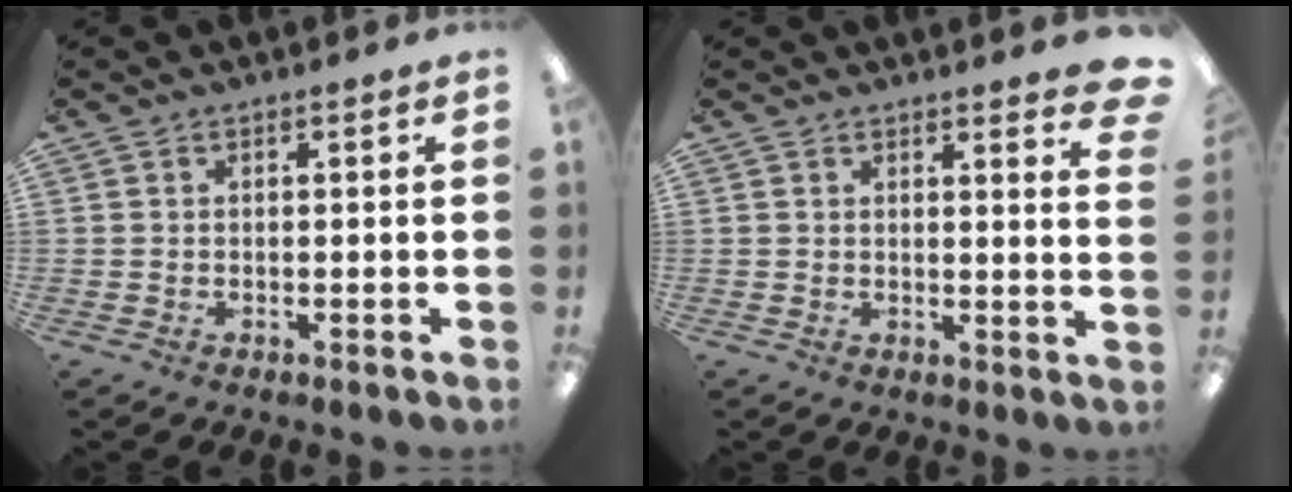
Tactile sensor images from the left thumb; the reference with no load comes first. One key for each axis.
{"total": 3.5, "fx": 2.9, "fy": 0.3, "fz": 1.9, "tx": -0.022, "ty": -0.021, "tz": 0.047}